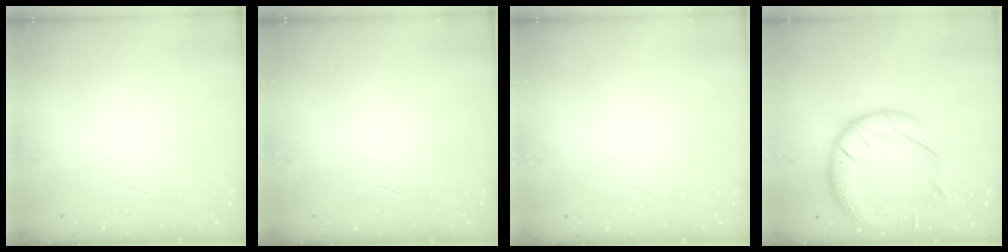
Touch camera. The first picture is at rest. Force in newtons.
{"total": 0.0}
{"total": 0.0}
{"total": 16.6, "press": 16.4, "slide": 2.7}